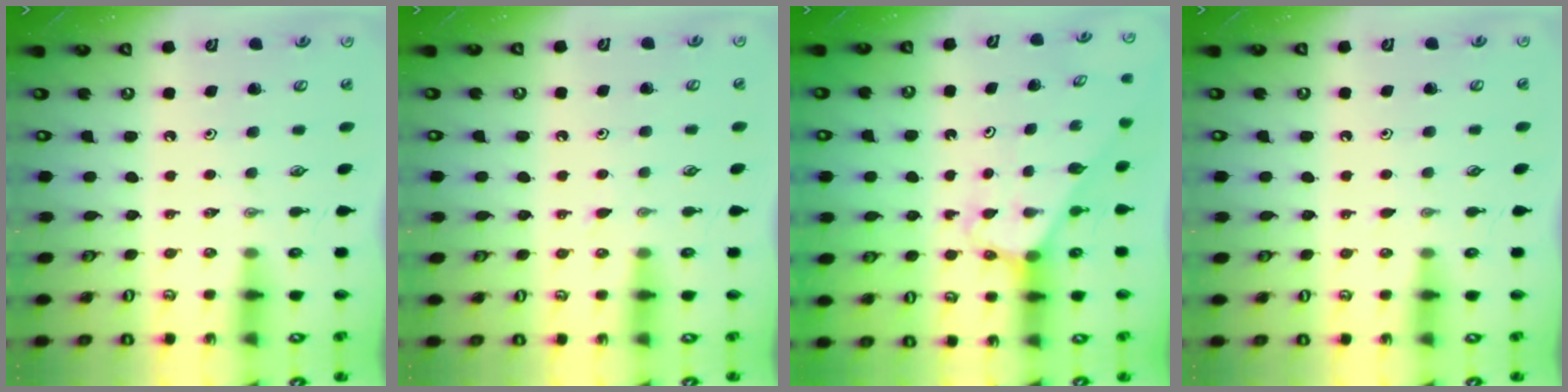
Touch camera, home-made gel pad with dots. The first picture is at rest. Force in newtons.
{"total": 3.5, "press": 3.5, "slide": 0.4}
{"total": 3.1, "press": 3.1, "slide": 0.2}
{"total": 2.1, "press": 2.1, "slide": 0.3}